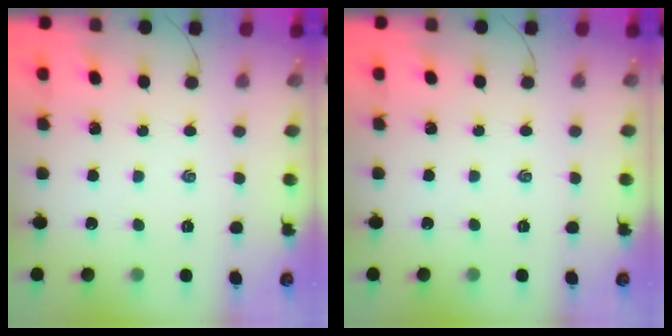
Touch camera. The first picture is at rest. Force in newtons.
{"total": 0.0}